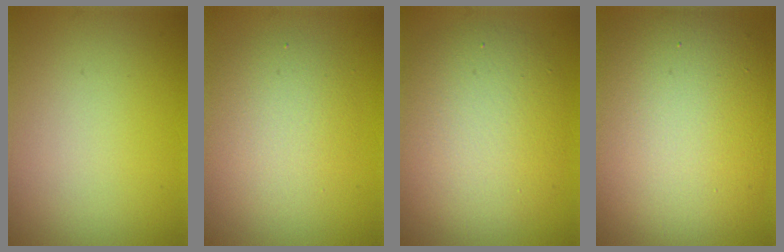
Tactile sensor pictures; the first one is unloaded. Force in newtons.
{"total": 3.9, "press": 3.9, "slide": 0.2}
{"total": 7.3, "press": 7.3, "slide": 0.5}
{"total": 12.9, "press": 12.9, "slide": 1.0}